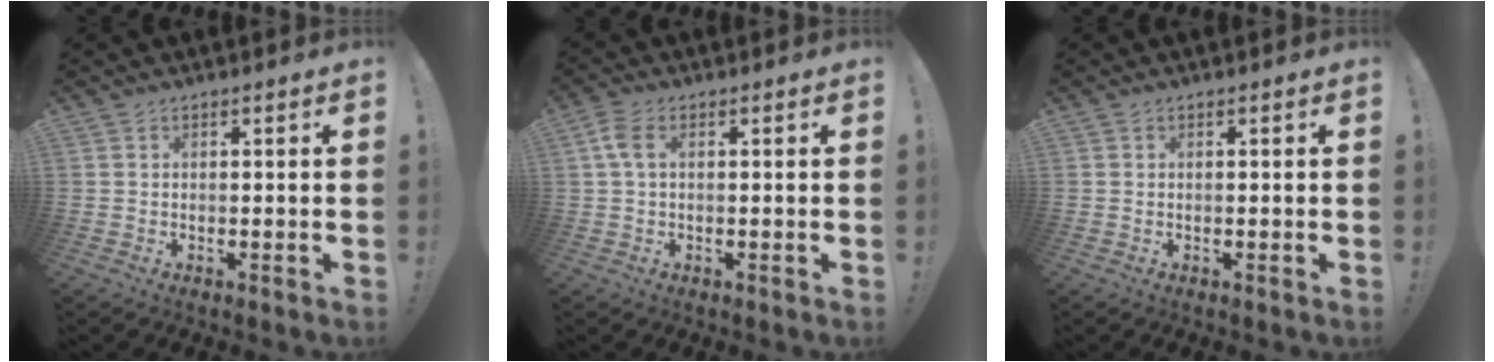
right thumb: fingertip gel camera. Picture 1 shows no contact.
{"total": 4.6, "force": [0.9, 2.4, 3.8], "torque": [-0.090, 0.007, 0.016]}
{"total": 0.0}